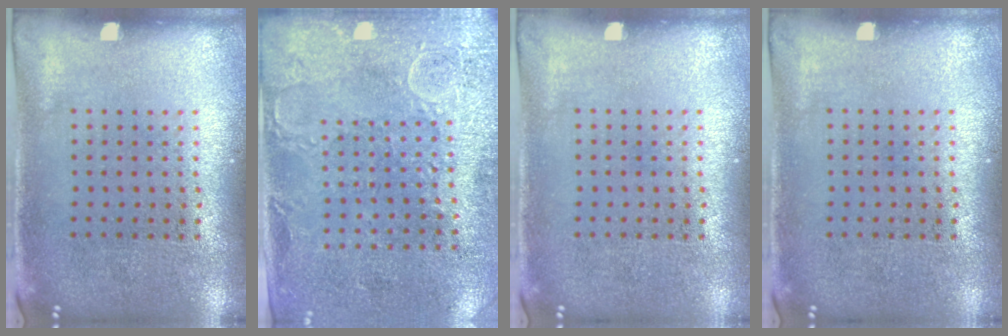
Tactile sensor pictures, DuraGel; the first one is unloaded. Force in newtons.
{"total": 2.9, "press": 2.5, "slide": 1.5}
{"total": 0.0}
{"total": 0.0}